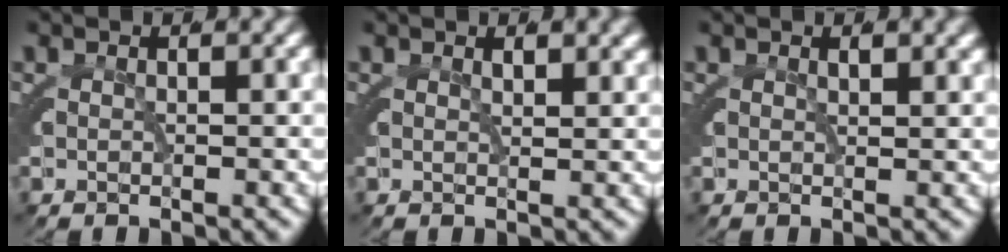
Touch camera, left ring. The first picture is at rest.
{"total": 1.1, "force": [0.6, -0.8, 0.2], "torque": [0.002, 0.002, 0.011]}
{"total": 1.0, "force": [0.5, -0.7, 0.3], "torque": [0.003, 0.006, 0.007]}